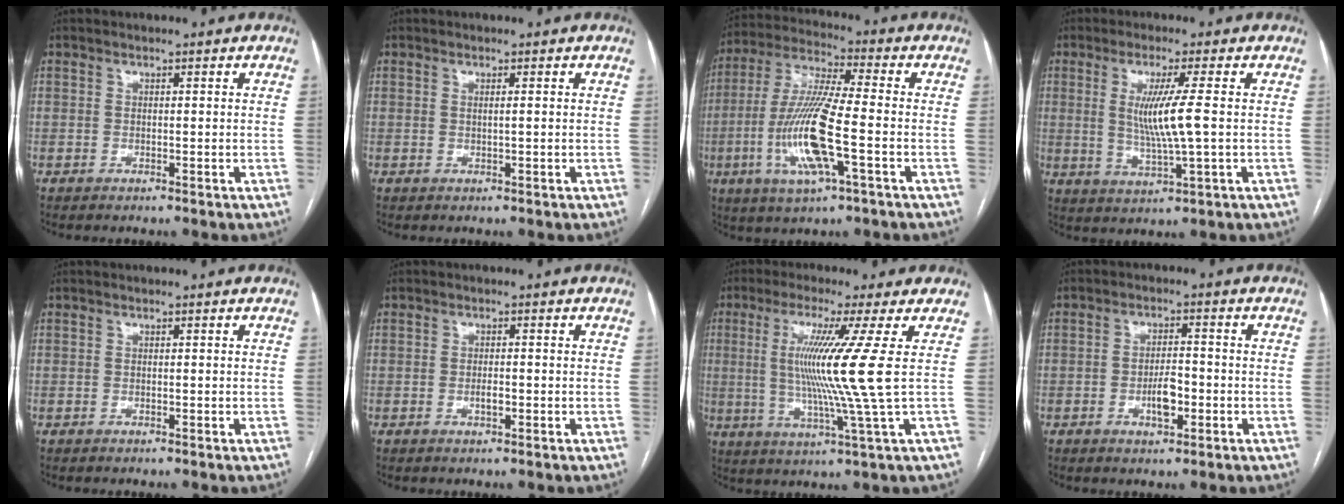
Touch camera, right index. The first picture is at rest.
{"total": 0.6, "force": [0.2, -0.1, 0.6], "torque": [-0.012, 0.000, 0.003]}
{"total": 14.4, "force": [-3.8, 1.2, 13.8], "torque": [-0.289, -0.011, -0.074]}
{"total": 7.6, "force": [0.7, -0.6, 7.5], "torque": [-0.147, -0.014, 0.017]}
{"total": 0.0}
{"total": 1.4, "force": [-0.5, 0.4, 1.2], "torque": [-0.022, 0.001, -0.008]}
{"total": 12.1, "force": [1.7, -3.2, 11.6], "torque": [-0.220, -0.017, 0.034]}
{"total": 4.4, "force": [-1.5, 1.5, 3.8], "torque": [-0.068, 0.002, -0.024]}